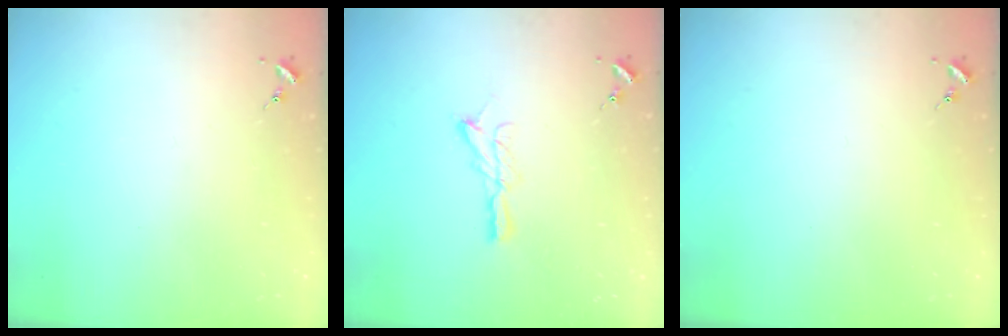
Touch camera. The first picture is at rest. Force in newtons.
{"total": 7.6, "press": 7.6, "slide": 0.1}
{"total": 0.0}